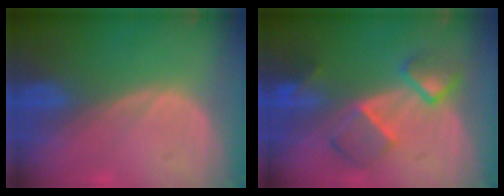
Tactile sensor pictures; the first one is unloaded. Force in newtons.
{"total": 6.8, "press": 6.6, "slide": 1.2}